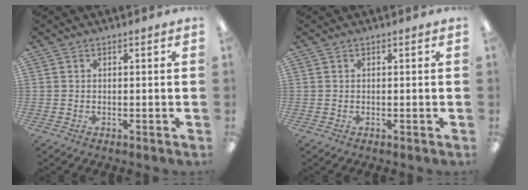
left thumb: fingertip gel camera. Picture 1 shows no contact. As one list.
[{"total": 0.0}]